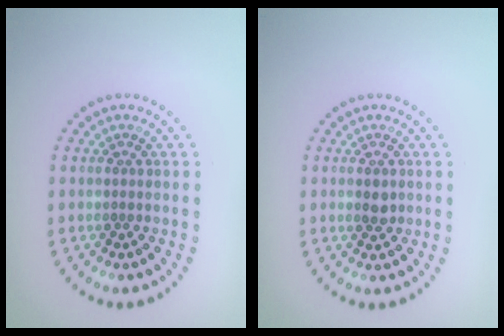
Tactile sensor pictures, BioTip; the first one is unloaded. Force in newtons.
{"total": 1.2, "press": 1.2, "slide": 0.2}